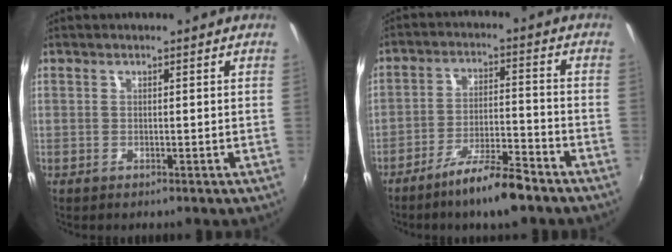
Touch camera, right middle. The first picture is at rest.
{"total": 9.6, "force": [-7.3, 1.4, 6.2], "torque": [-0.119, 0.000, -0.122]}